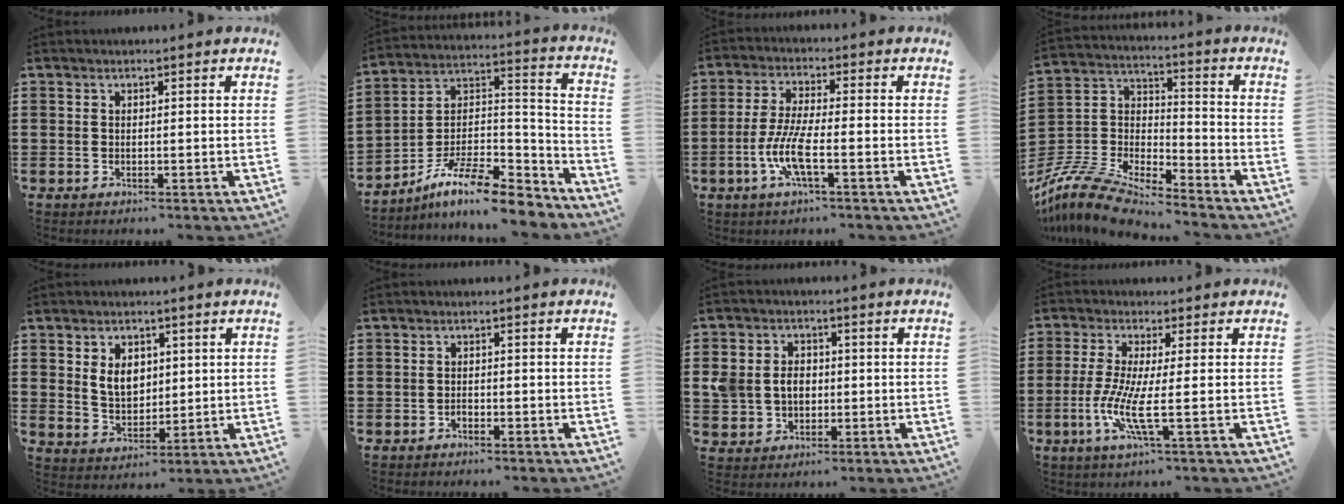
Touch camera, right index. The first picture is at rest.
{"total": 11.2, "force": [-9.2, 2.6, 5.8], "torque": [-0.111, 0.018, -0.180]}
{"total": 7.3, "force": [-2.7, 1.6, 6.6], "torque": [-0.152, -0.014, -0.058]}
{"total": 9.9, "force": [-9.2, 1.5, 3.1], "torque": [-0.089, 0.004, -0.193]}
{"total": 5.5, "force": [1.3, 4.0, 3.5], "torque": [-0.065, 0.007, 0.019]}
{"total": 1.0, "force": [-0.7, 0.6, 0.4], "torque": [-0.010, -0.001, -0.014]}
{"total": 5.6, "force": [0.0, 4.8, 2.9], "torque": [-0.082, 0.011, -0.005]}
{"total": 6.8, "force": [-1.4, 0.4, 6.7], "torque": [-0.153, -0.022, -0.035]}